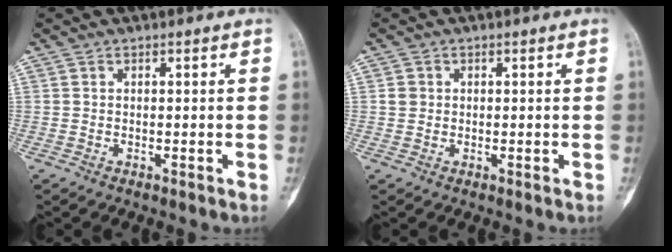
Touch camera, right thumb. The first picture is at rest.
{"total": 1.6, "force": [0.3, 1.5, 0.5], "torque": [-0.003, 0.002, 0.005]}